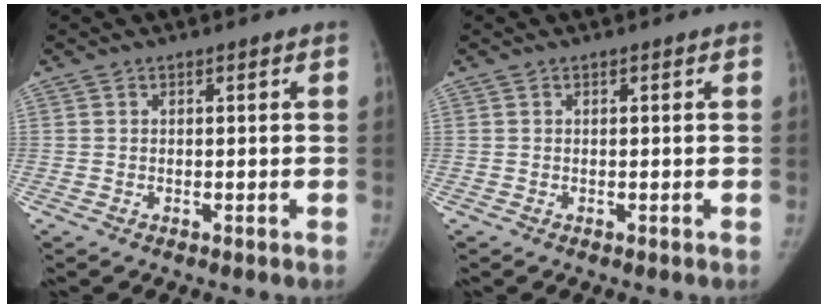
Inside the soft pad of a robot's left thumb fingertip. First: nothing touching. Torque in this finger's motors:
{"motor_torque": [0.23, -0.02, 0.10, 0.13, 0.07]}